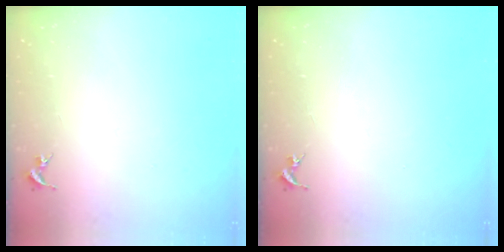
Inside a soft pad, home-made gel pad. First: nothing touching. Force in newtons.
{"total": 0.0}